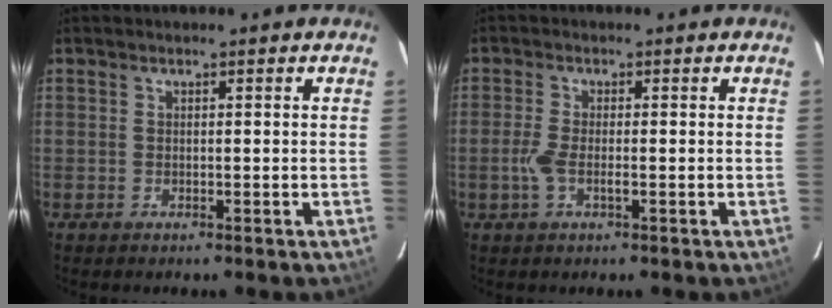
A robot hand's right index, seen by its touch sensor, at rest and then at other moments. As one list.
[{"total": 3.7, "force": [-1.1, 0.9, 3.5], "torque": [-0.078, -0.001, -0.023]}]